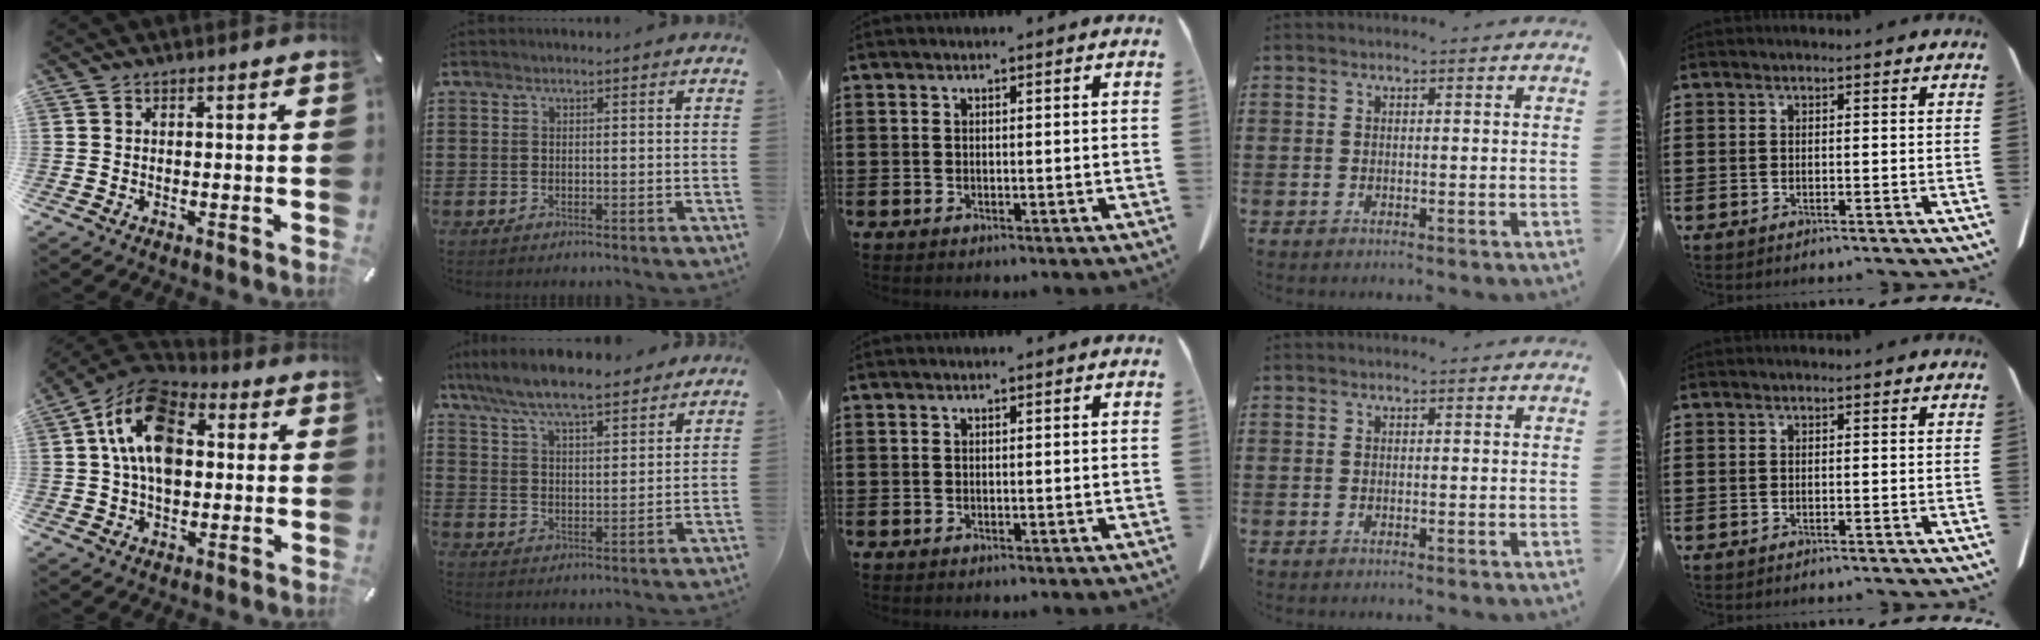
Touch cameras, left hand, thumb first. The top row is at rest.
{"thumb": {"total": 15.2, "force": [2.8, 10.4, 10.8], "torque": [-0.215, 0.002, 0.047]}, "index": {"total": 7.2, "force": [6.5, 0.7, 2.9], "torque": [-0.081, -0.028, 0.115]}}